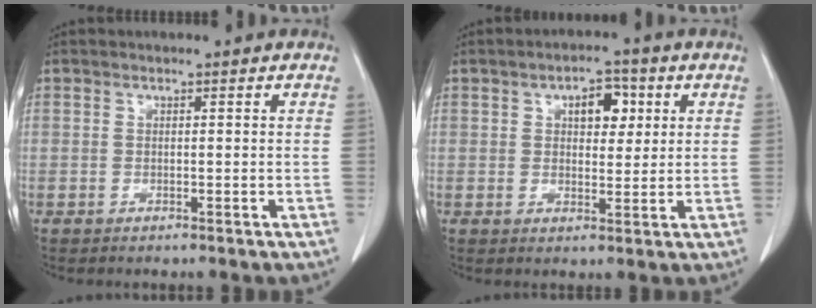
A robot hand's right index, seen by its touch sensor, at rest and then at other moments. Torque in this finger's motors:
{"motor_torque": [0.24, 0.23, 0.06, 0.04]}